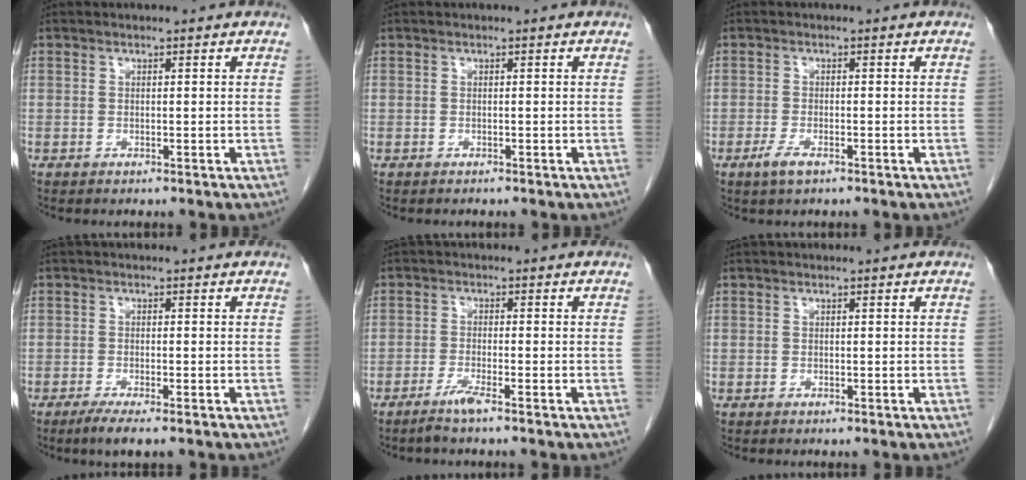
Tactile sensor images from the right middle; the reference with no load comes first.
{"total": 0.0}
{"total": 2.5, "force": [-1.5, 0.7, 1.8], "torque": [-0.043, -0.004, -0.030]}
{"total": 3.2, "force": [-2.2, 0.2, 2.3], "torque": [-0.044, -0.010, -0.039]}
{"total": 2.5, "force": [-1.9, -0.4, 1.6], "torque": [-0.039, -0.005, -0.041]}
{"total": 0.0}